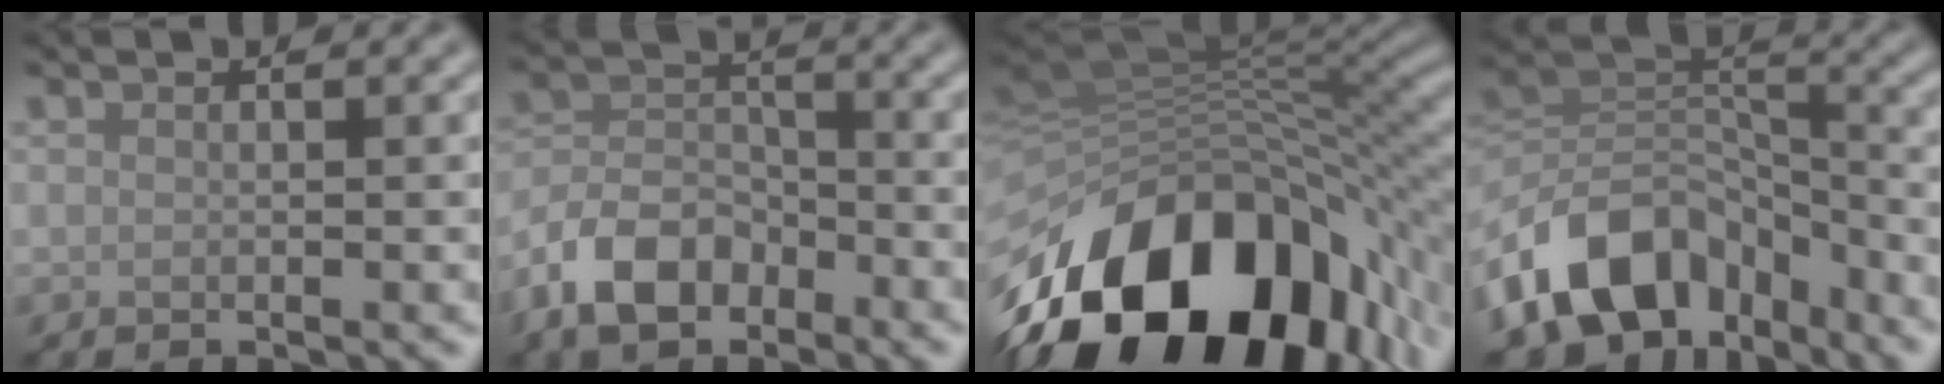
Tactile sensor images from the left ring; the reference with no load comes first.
{"total": 6.1, "force": [-3.9, 3.6, 3.0], "torque": [-0.058, 0.001, -0.086]}
{"total": 16.8, "force": [-7.1, 10.2, 11.3], "torque": [-0.194, -0.011, -0.109]}
{"total": 11.8, "force": [-6.7, 7.7, 6.0], "torque": [-0.108, 0.010, -0.132]}